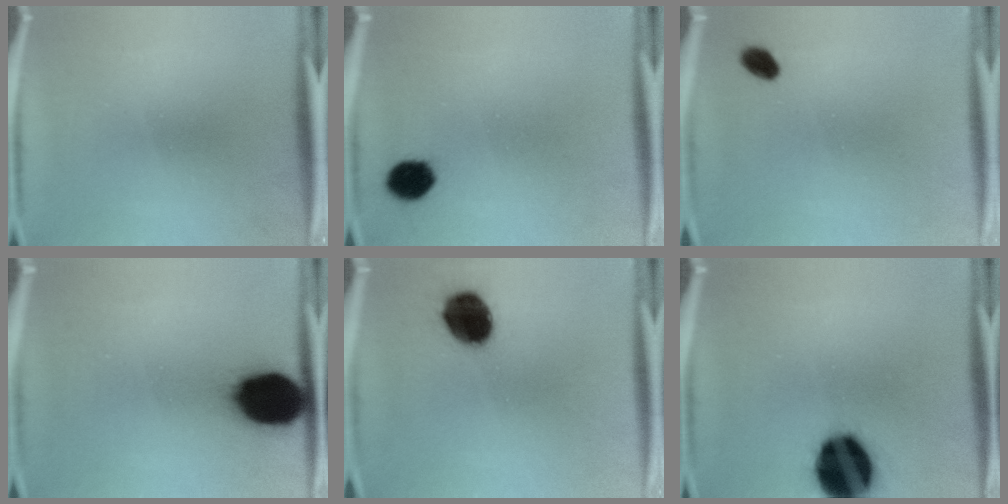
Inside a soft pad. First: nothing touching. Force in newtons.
{"total": 5.8}
{"total": 2.8}
{"total": 17.2}
{"total": 13.2}
{"total": 19.5}